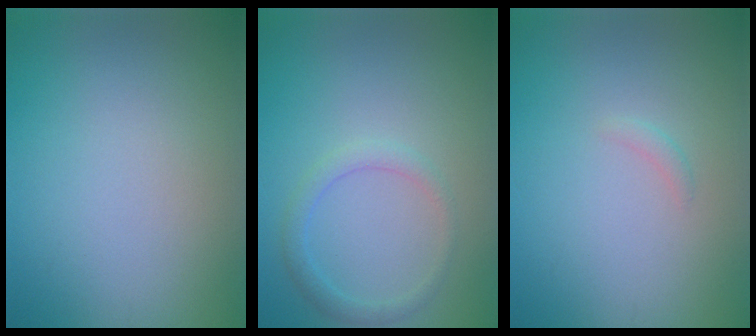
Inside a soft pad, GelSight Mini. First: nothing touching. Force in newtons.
{"total": 1.8, "press": 1.8, "slide": 0.1}
{"total": 0.6, "press": 0.6, "slide": 0.0}